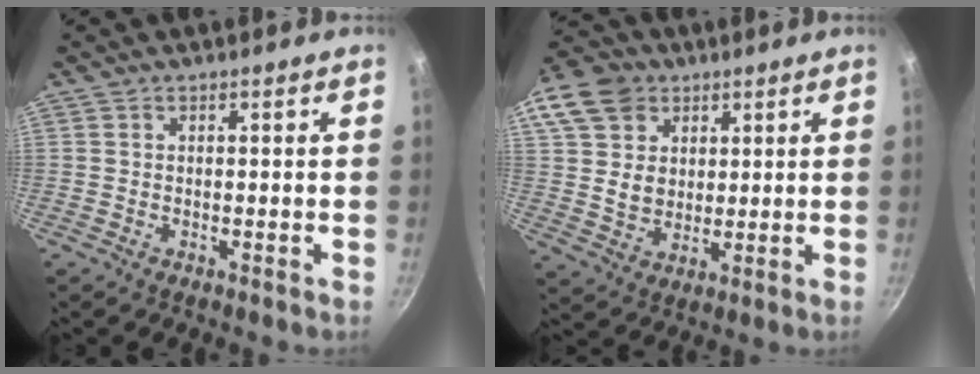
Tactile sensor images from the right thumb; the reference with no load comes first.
{"total": 18.6, "force": [8.1, 14.4, 8.6], "torque": [-0.186, 0.014, 0.153]}